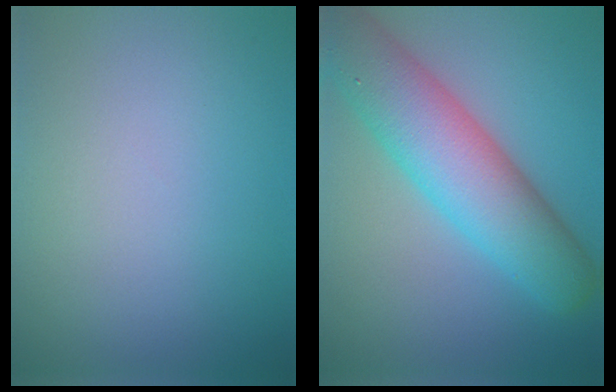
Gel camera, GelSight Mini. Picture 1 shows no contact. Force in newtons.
{"total": 9.5, "press": 9.5, "slide": 0.5}